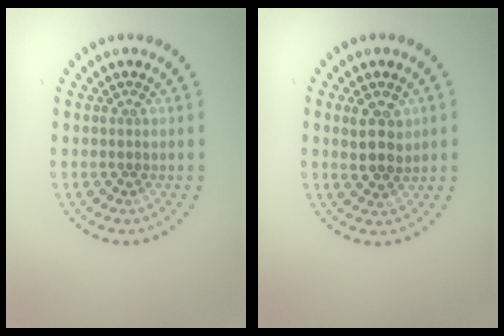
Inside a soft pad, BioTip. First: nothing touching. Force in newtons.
{"total": 2.8, "press": 2.6, "slide": 1.0}